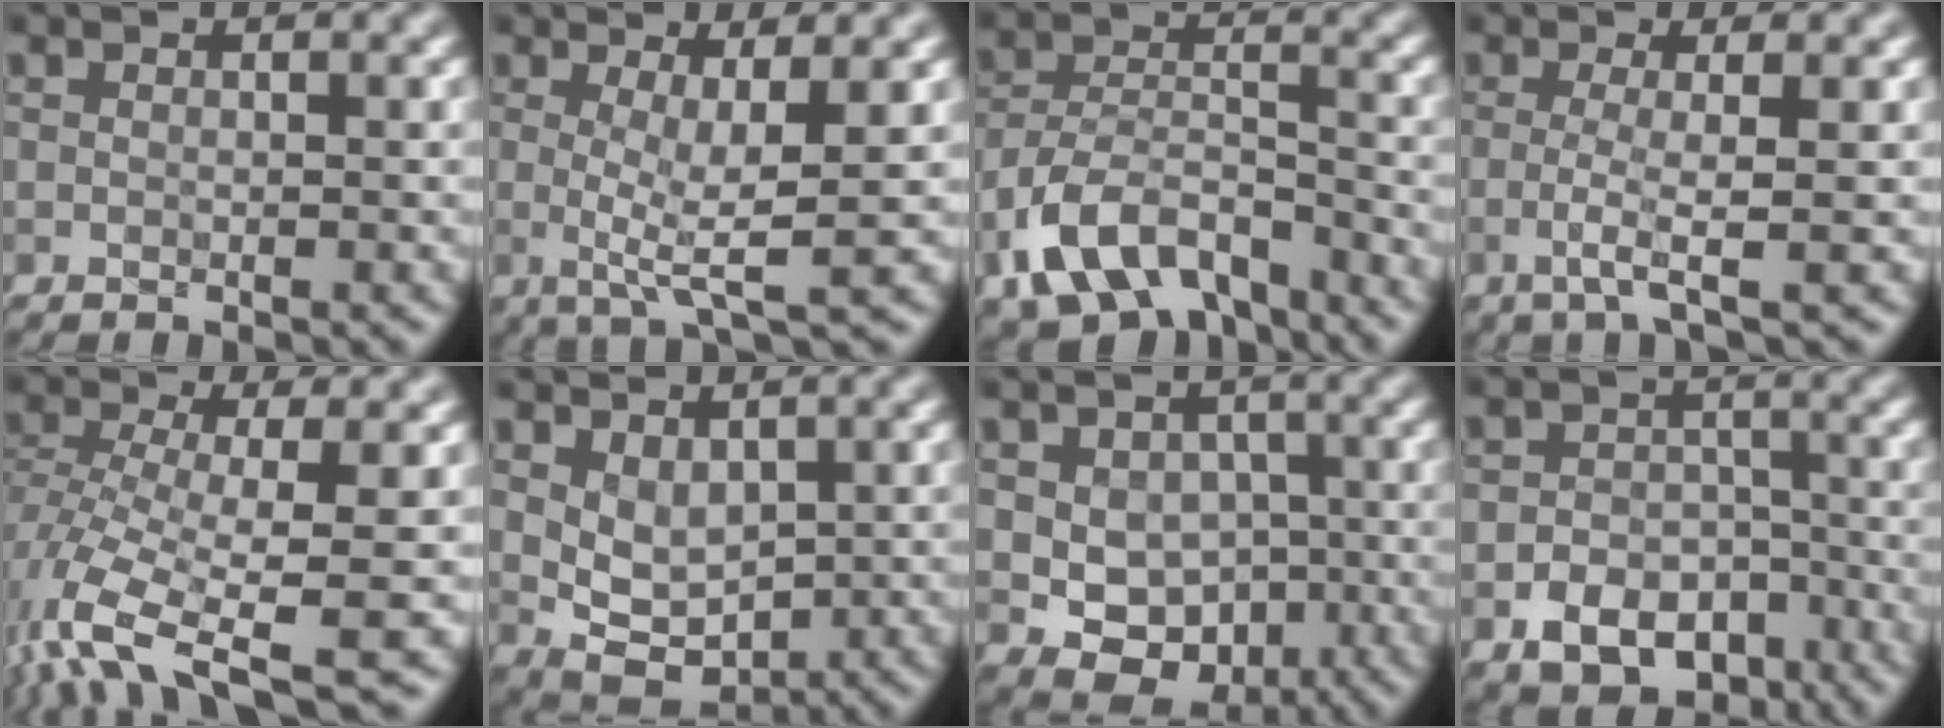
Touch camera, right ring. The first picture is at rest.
{"total": 4.2, "force": [0.4, 0.7, 4.2], "torque": [-0.074, -0.006, 0.002]}
{"total": 9.1, "force": [-5.6, 4.7, 5.4], "torque": [-0.100, -0.004, -0.108]}
{"total": 2.8, "force": [-0.7, 0.3, 2.7], "torque": [-0.053, -0.001, -0.025]}
{"total": 9.2, "force": [-4.5, 3.1, 7.3], "torque": [-0.153, -0.012, -0.089]}
{"total": 3.3, "force": [1.1, 2.3, 2.2], "torque": [-0.043, -0.009, 0.028]}
{"total": 6.3, "force": [-0.7, 5.3, 3.4], "torque": [-0.036, -0.003, -0.020]}
{"total": 7.2, "force": [-4.2, 4.9, 3.2], "torque": [-0.038, -0.003, -0.062]}